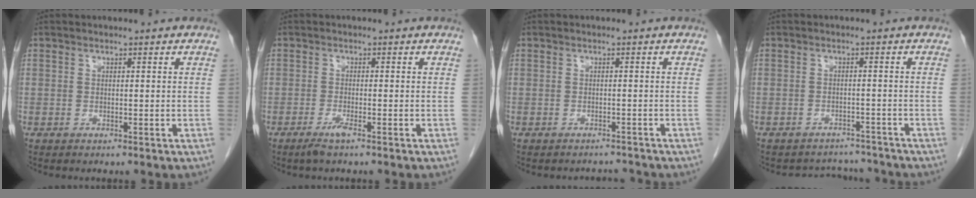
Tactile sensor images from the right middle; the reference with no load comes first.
{"total": 2.0, "force": [-1.4, -0.1, 1.5], "torque": [-0.035, -0.004, -0.028]}
{"total": 1.8, "force": [-1.7, 0.3, -0.5], "torque": [0.009, -0.005, -0.021]}
{"total": 5.8, "force": [-5.5, 1.8, -0.4], "torque": [0.006, 0.016, -0.068]}